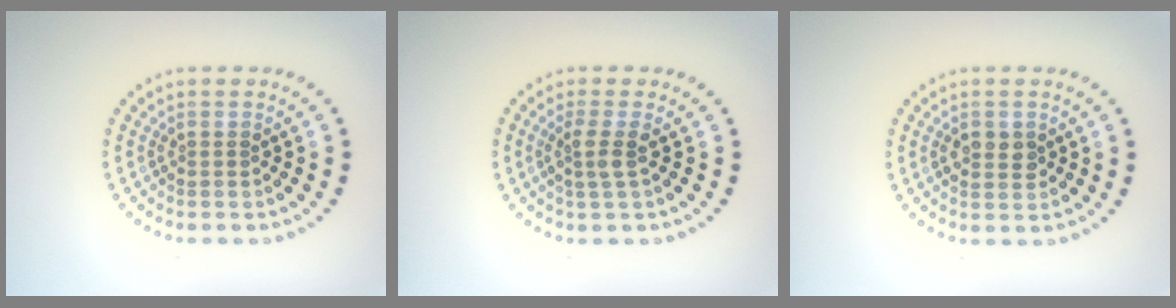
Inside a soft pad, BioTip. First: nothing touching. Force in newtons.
{"total": 1.9, "press": 1.5, "slide": 1.2}
{"total": 1.9, "press": 1.9, "slide": 0.1}